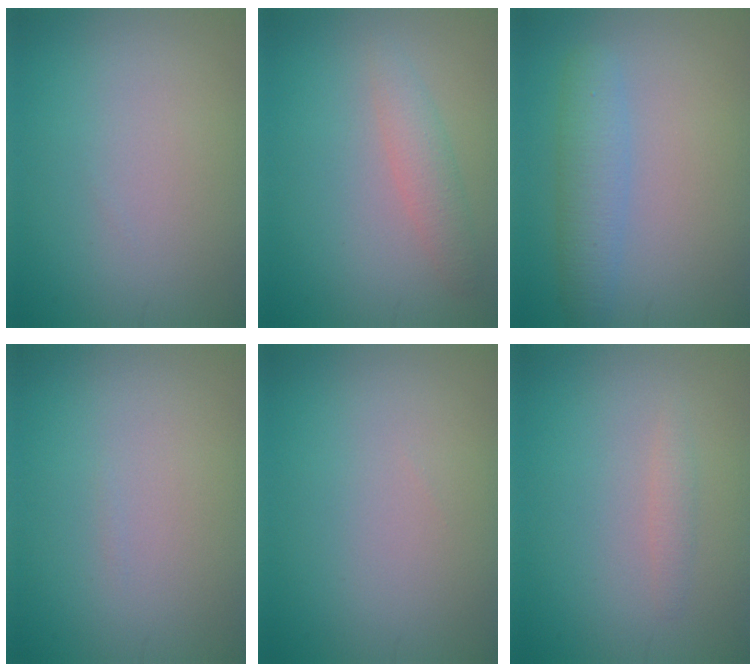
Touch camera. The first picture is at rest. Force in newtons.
{"total": 1.3, "press": 1.3, "slide": 0.3}
{"total": 3.4, "press": 3.4, "slide": 0.1}
{"total": 0.0}
{"total": 0.0}
{"total": 0.9, "press": 0.9, "slide": 0.1}